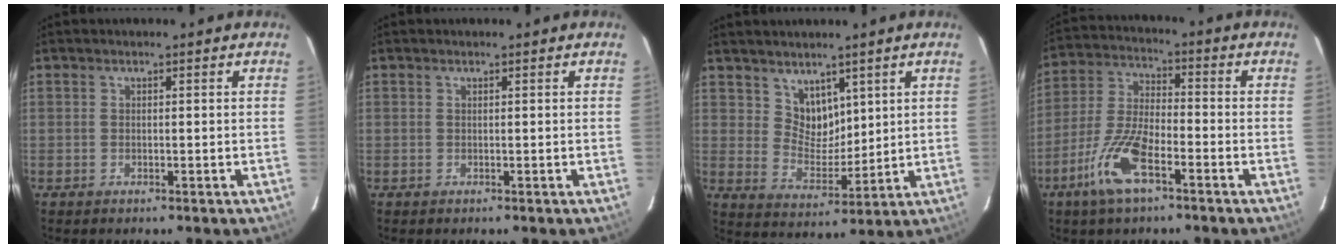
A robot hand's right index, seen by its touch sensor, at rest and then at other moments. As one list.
[{"total": 0.0}, {"total": 6.4, "force": [4.2, 4.3, 2.1], "torque": [-0.027, -0.001, 0.087]}, {"total": 11.8, "force": [-6.4, 3.9, 9.2], "torque": [-0.201, -0.005, -0.127]}]